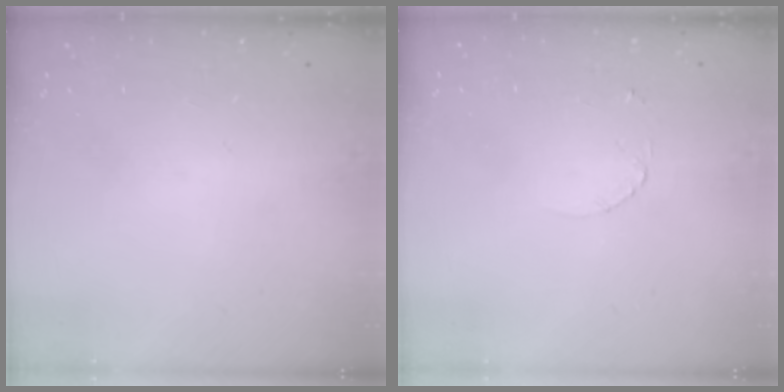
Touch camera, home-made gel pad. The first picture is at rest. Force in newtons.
{"total": 1.6, "press": 1.6, "slide": 0.2}